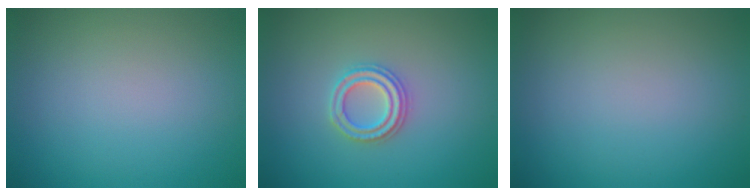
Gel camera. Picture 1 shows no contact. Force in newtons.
{"total": 2.4, "press": 2.3, "slide": 0.5}
{"total": 0.0}